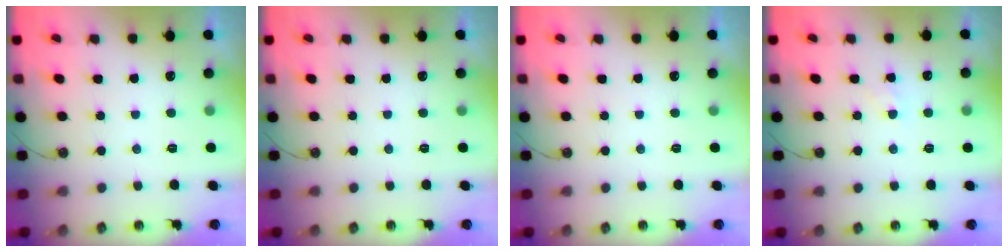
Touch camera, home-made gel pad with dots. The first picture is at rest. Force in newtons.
{"total": 0.0}
{"total": 0.0}
{"total": 5.4, "press": 5.4, "slide": 0.6}